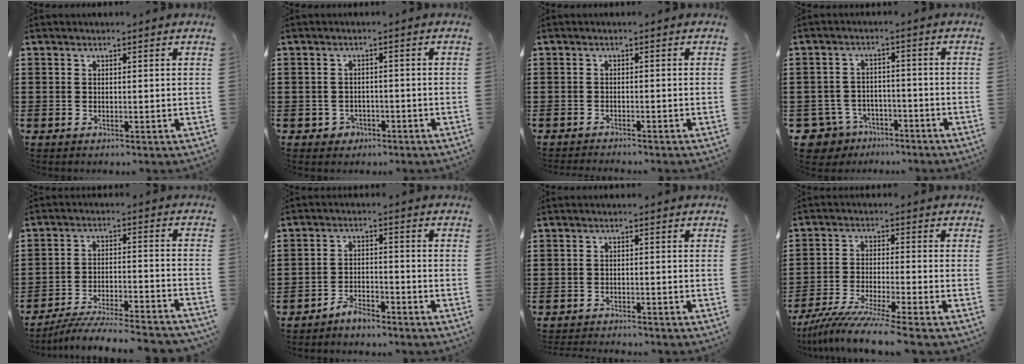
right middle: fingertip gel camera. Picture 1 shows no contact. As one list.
[{"total": 1.6, "force": [-1.1, 1.1, 0.3], "torque": [-0.013, -0.001, -0.026]}, {"total": 0.9, "force": [-0.9, -0.2, 0.0], "torque": [-0.004, -0.002, -0.018]}, {"total": 4.2, "force": [-3.7, 1.9, 0.7], "torque": [-0.050, -0.004, -0.084]}, {"total": 6.6, "force": [-6.2, -0.2, 2.1], "torque": [-0.038, -0.005, -0.119]}, {"total": 3.3, "force": [-3.2, 0.5, 0.7], "torque": [-0.017, 0.004, -0.065]}, {"total": 1.6, "force": [-1.6, 0.0, 0.0], "torque": [-0.006, -0.001, -0.032]}, {"total": 7.0, "force": [-6.2, -0.6, 3.3], "torque": [-0.075, -0.023, -0.120]}]